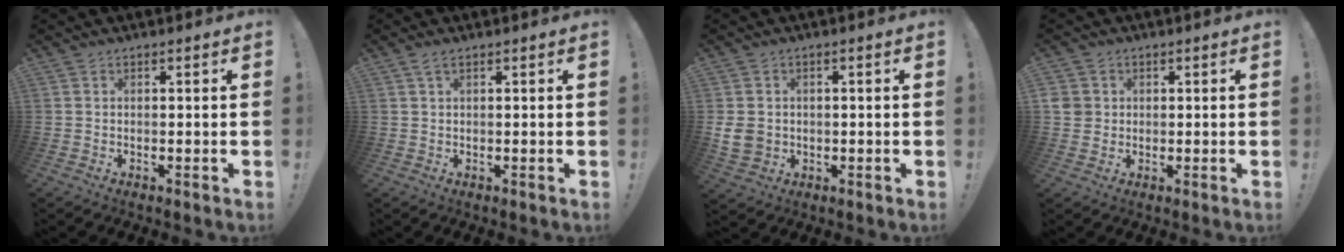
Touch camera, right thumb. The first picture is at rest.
{"total": 1.8, "force": [0.9, 0.4, 1.5], "torque": [-0.032, 0.001, 0.017]}
{"total": 6.3, "force": [0.1, 5.4, 3.3], "torque": [-0.070, 0.002, 0.008]}
{"total": 3.6, "force": [0.8, 3.4, 0.7], "torque": [-0.013, 0.001, 0.017]}